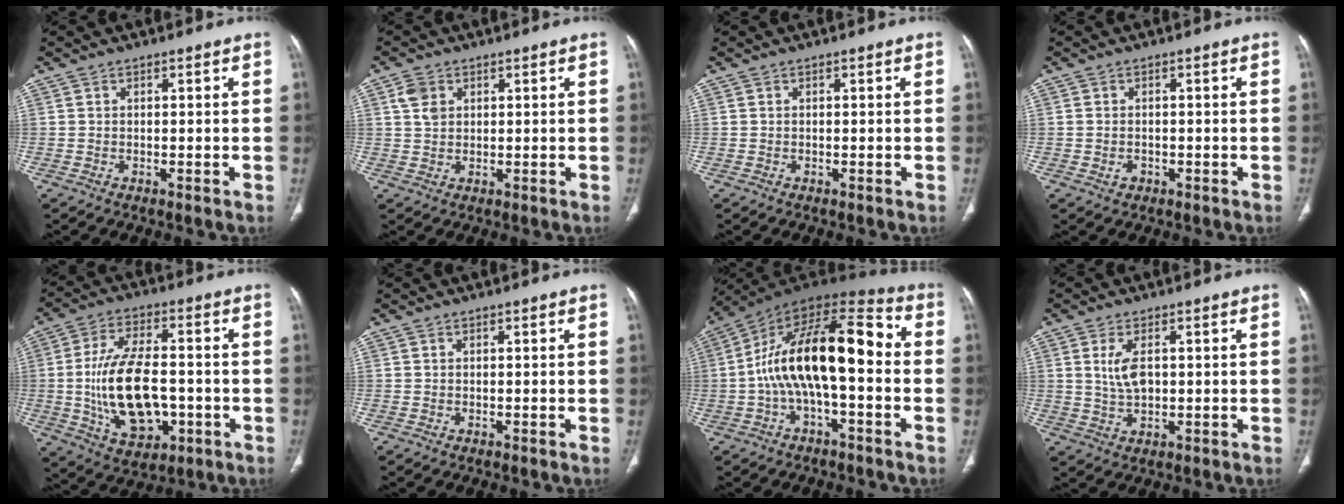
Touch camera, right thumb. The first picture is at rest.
{"total": 3.6, "force": [1.4, 2.7, 1.9], "torque": [-0.028, 0.000, 0.031]}
{"total": 0.0}
{"total": 1.4, "force": [-0.5, 1.2, 0.7], "torque": [-0.012, 0.006, -0.003]}
{"total": 17.1, "force": [-2.3, 9.4, 14.1], "torque": [-0.248, 0.008, -0.026]}
{"total": 0.0}
{"total": 19.4, "force": [-1.1, 8.3, 17.5], "torque": [-0.284, 0.059, -0.025]}
{"total": 5.1, "force": [1.0, 2.6, 4.2], "torque": [-0.088, -0.004, 0.025]}